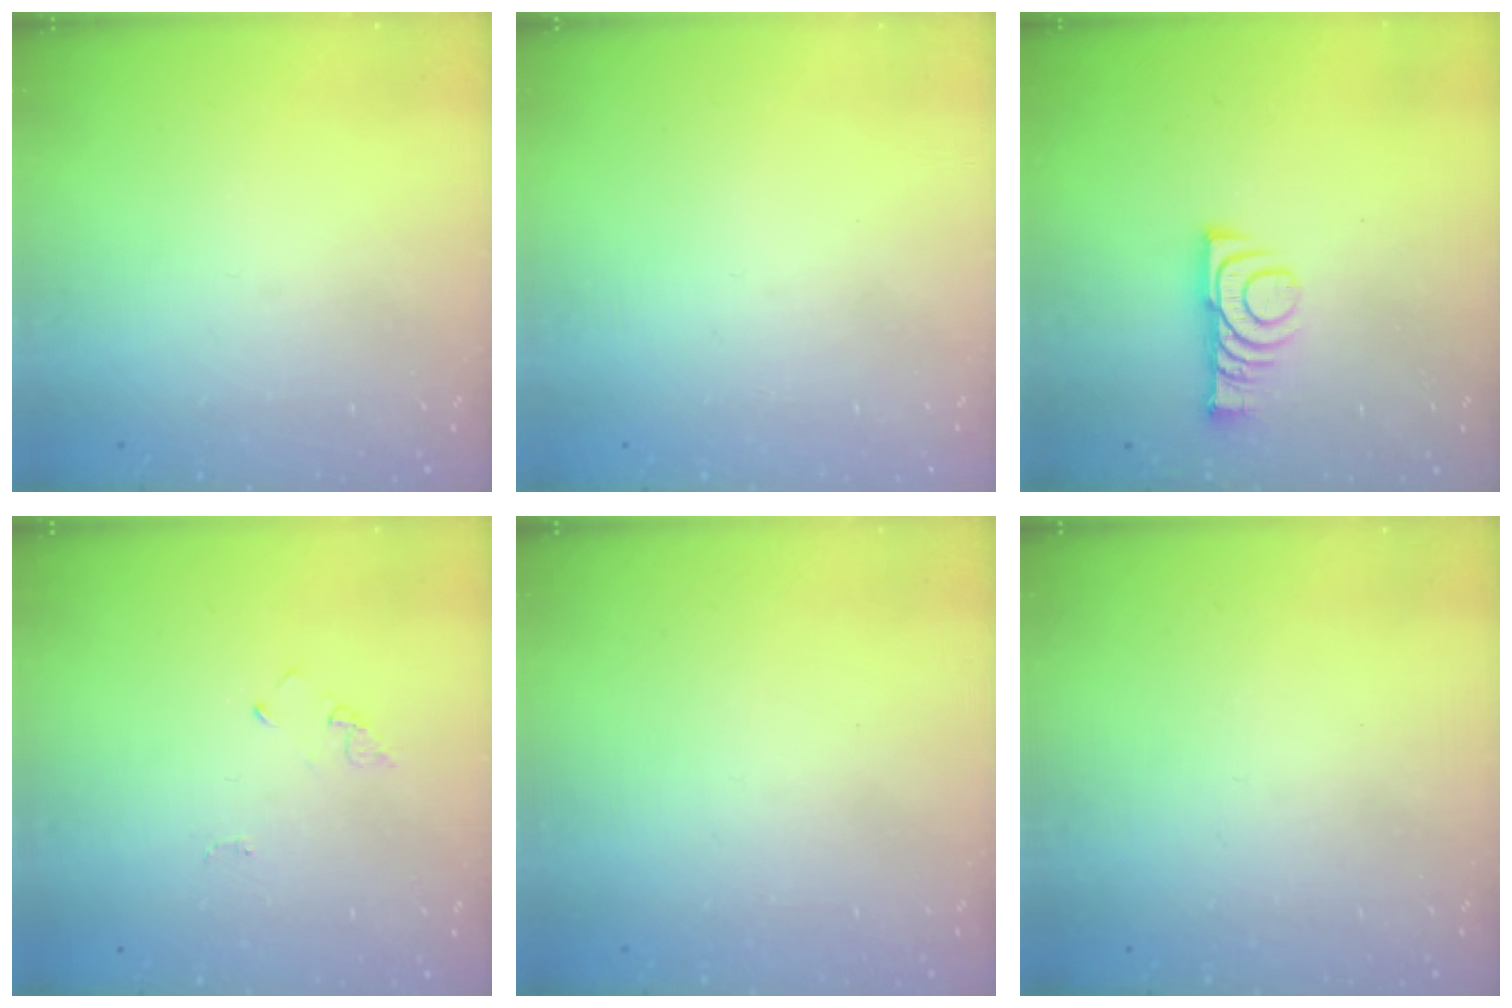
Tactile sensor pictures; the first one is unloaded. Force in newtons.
{"total": 1.6, "press": 1.6, "slide": 0.1}
{"total": 9.4, "press": 9.4, "slide": 0.9}
{"total": 2.9, "press": 2.9, "slide": 0.3}
{"total": 1.7, "press": 1.7, "slide": 0.1}
{"total": 1.8, "press": 1.8, "slide": 0.4}